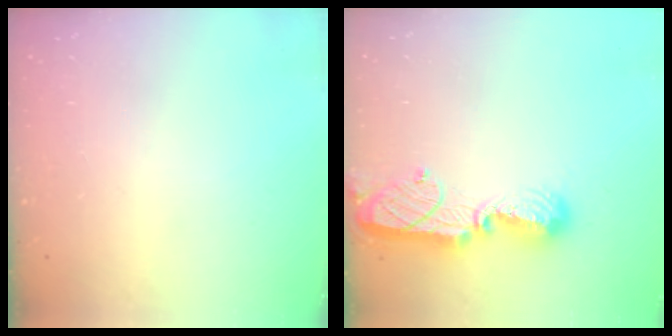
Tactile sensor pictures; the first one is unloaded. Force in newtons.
{"total": 13.8, "press": 13.8, "slide": 1.5}